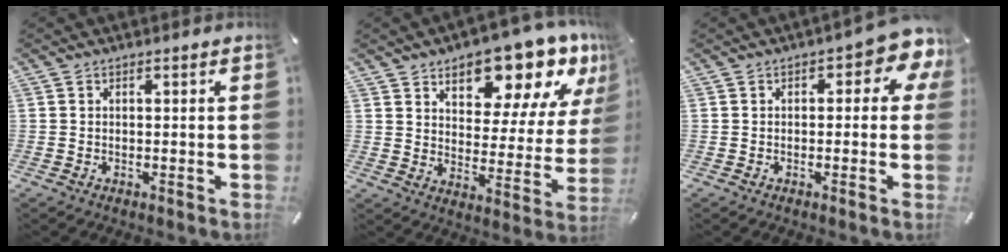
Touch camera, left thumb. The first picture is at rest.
{"total": 15.9, "force": [12.7, 6.7, 7.0], "torque": [-0.102, -0.098, 0.214]}
{"total": 6.6, "force": [2.0, 3.2, 5.5], "torque": [-0.075, -0.007, 0.029]}